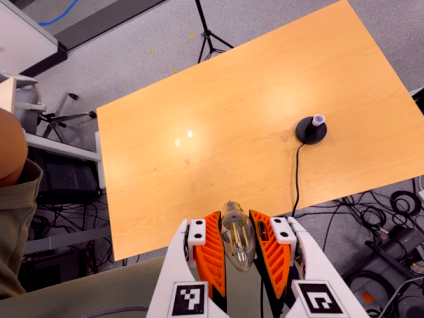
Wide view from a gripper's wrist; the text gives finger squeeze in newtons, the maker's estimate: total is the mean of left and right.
{"total": 23.3, "left": 25.3, "right": 21.3}